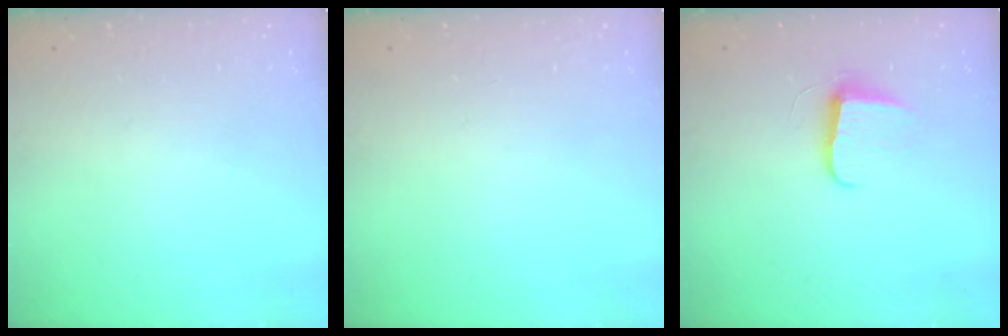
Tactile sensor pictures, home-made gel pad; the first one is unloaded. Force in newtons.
{"total": 0.0}
{"total": 7.3, "press": 7.3, "slide": 0.4}